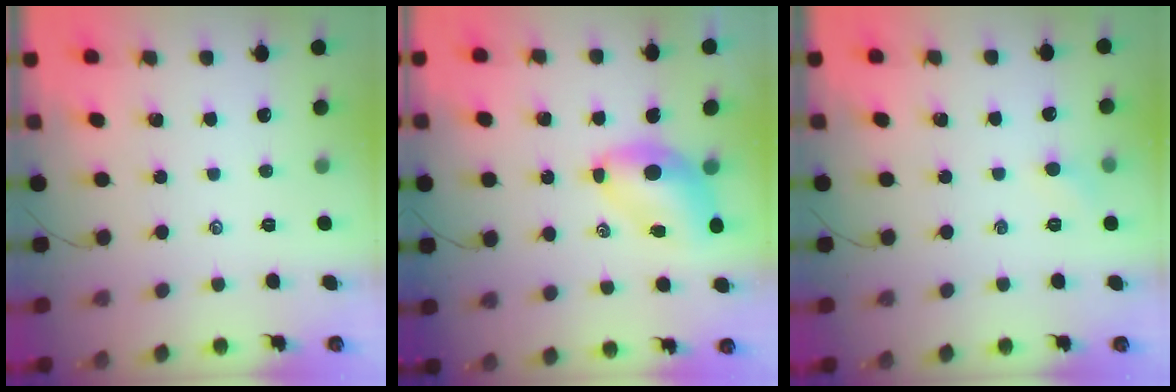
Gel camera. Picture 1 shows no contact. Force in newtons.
{"total": 6.8, "press": 6.6, "slide": 1.7}
{"total": 3.4, "press": 3.3, "slide": 1.1}